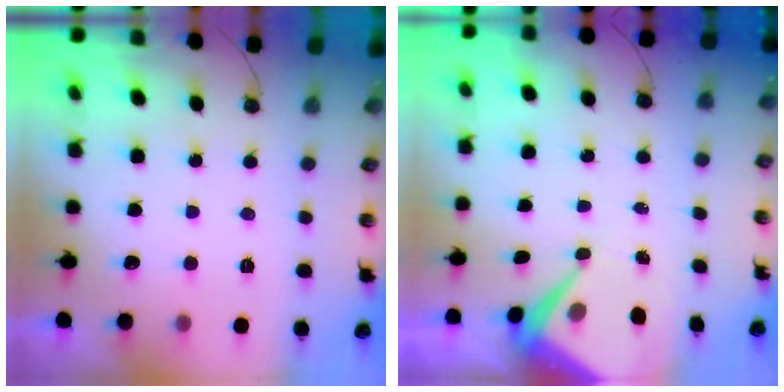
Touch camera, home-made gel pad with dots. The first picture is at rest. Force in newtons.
{"total": 6.9, "press": 6.9, "slide": 0.4}